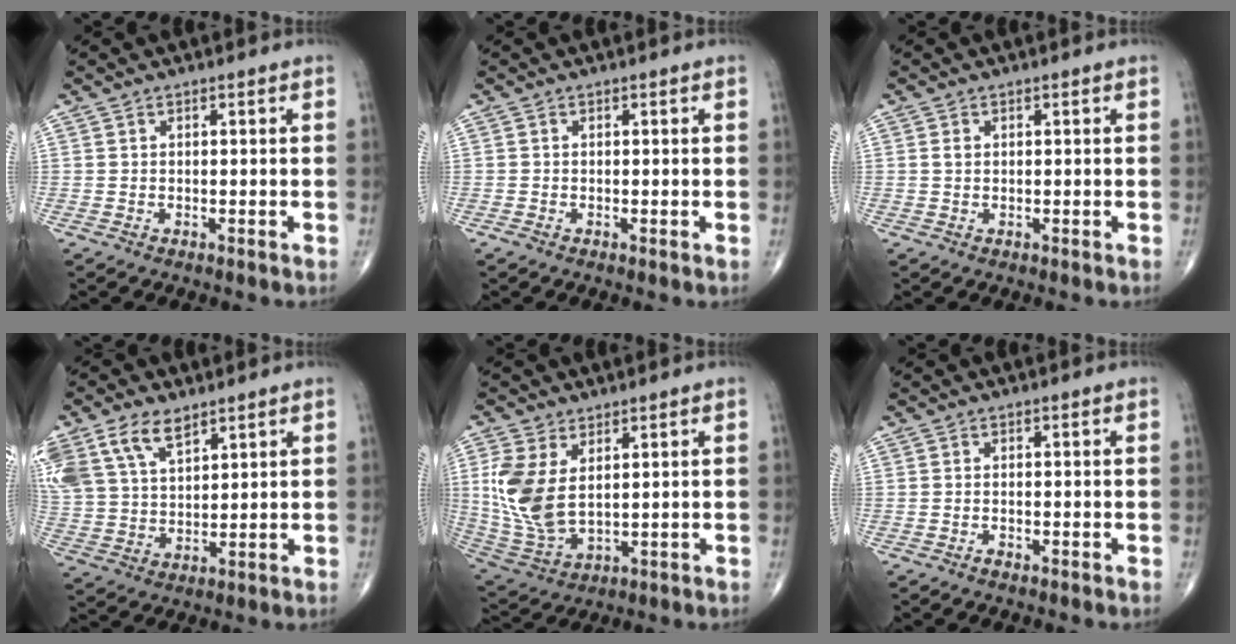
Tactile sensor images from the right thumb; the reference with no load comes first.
{"total": 0.8, "force": [-0.3, 0.4, 0.7], "torque": [-0.014, -0.003, -0.010]}
{"total": 1.0, "force": [0.2, 0.7, 0.6], "torque": [-0.012, 0.002, 0.005]}
{"total": 15.0, "force": [8.5, 8.6, 8.9], "torque": [-0.193, -0.003, 0.168]}
{"total": 11.9, "force": [2.7, 6.8, 9.3], "torque": [-0.203, -0.014, 0.068]}
{"total": 0.7, "force": [-0.5, 0.3, 0.5], "torque": [-0.011, 0.001, -0.010]}